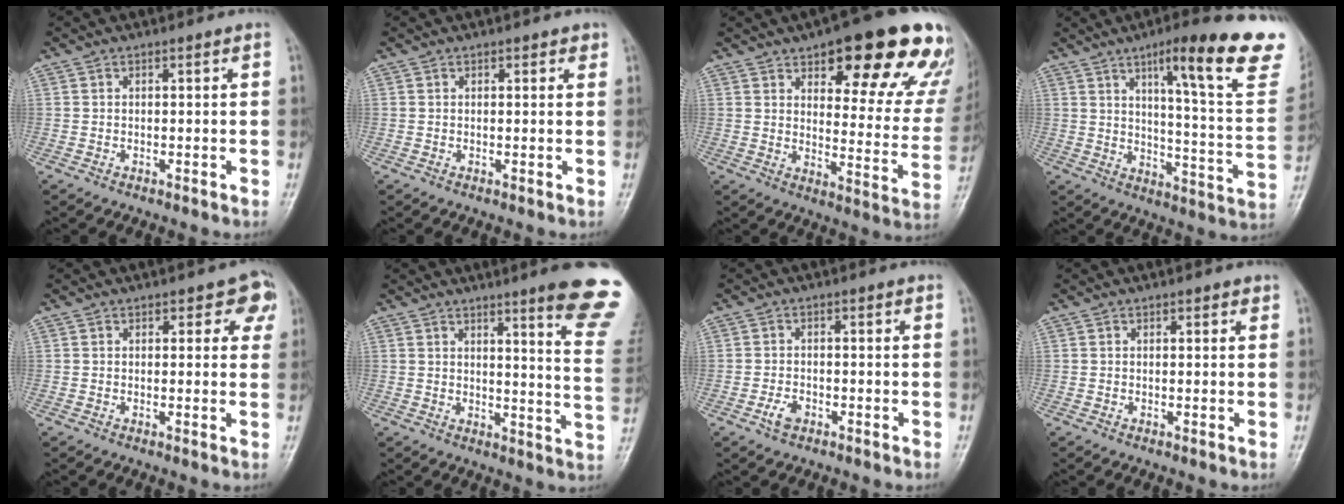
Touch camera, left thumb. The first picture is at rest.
{"total": 1.3, "force": [0.9, 0.7, 0.7], "torque": [0.000, -0.003, 0.006]}
{"total": 23.8, "force": [14.5, 8.3, 17.0], "torque": [-0.168, -0.052, 0.182]}
{"total": 23.8, "force": [13.6, 3.8, 19.2], "torque": [-0.235, -0.056, 0.185]}
{"total": 3.7, "force": [1.9, 2.0, 2.4], "torque": [0.001, -0.004, 0.016]}
{"total": 15.7, "force": [10.8, 0.9, 11.4], "torque": [-0.113, -0.075, 0.120]}
{"total": 2.6, "force": [-1.4, 1.6, 1.5], "torque": [-0.029, 0.005, -0.026]}
{"total": 1.0, "force": [0.7, 0.6, 0.5], "torque": [-0.001, -0.002, 0.005]}